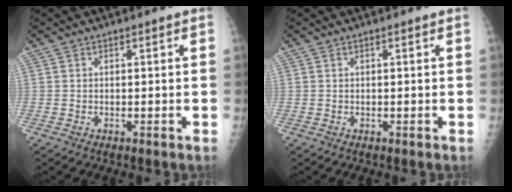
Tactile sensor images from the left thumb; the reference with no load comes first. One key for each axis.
{"total": 0.0}